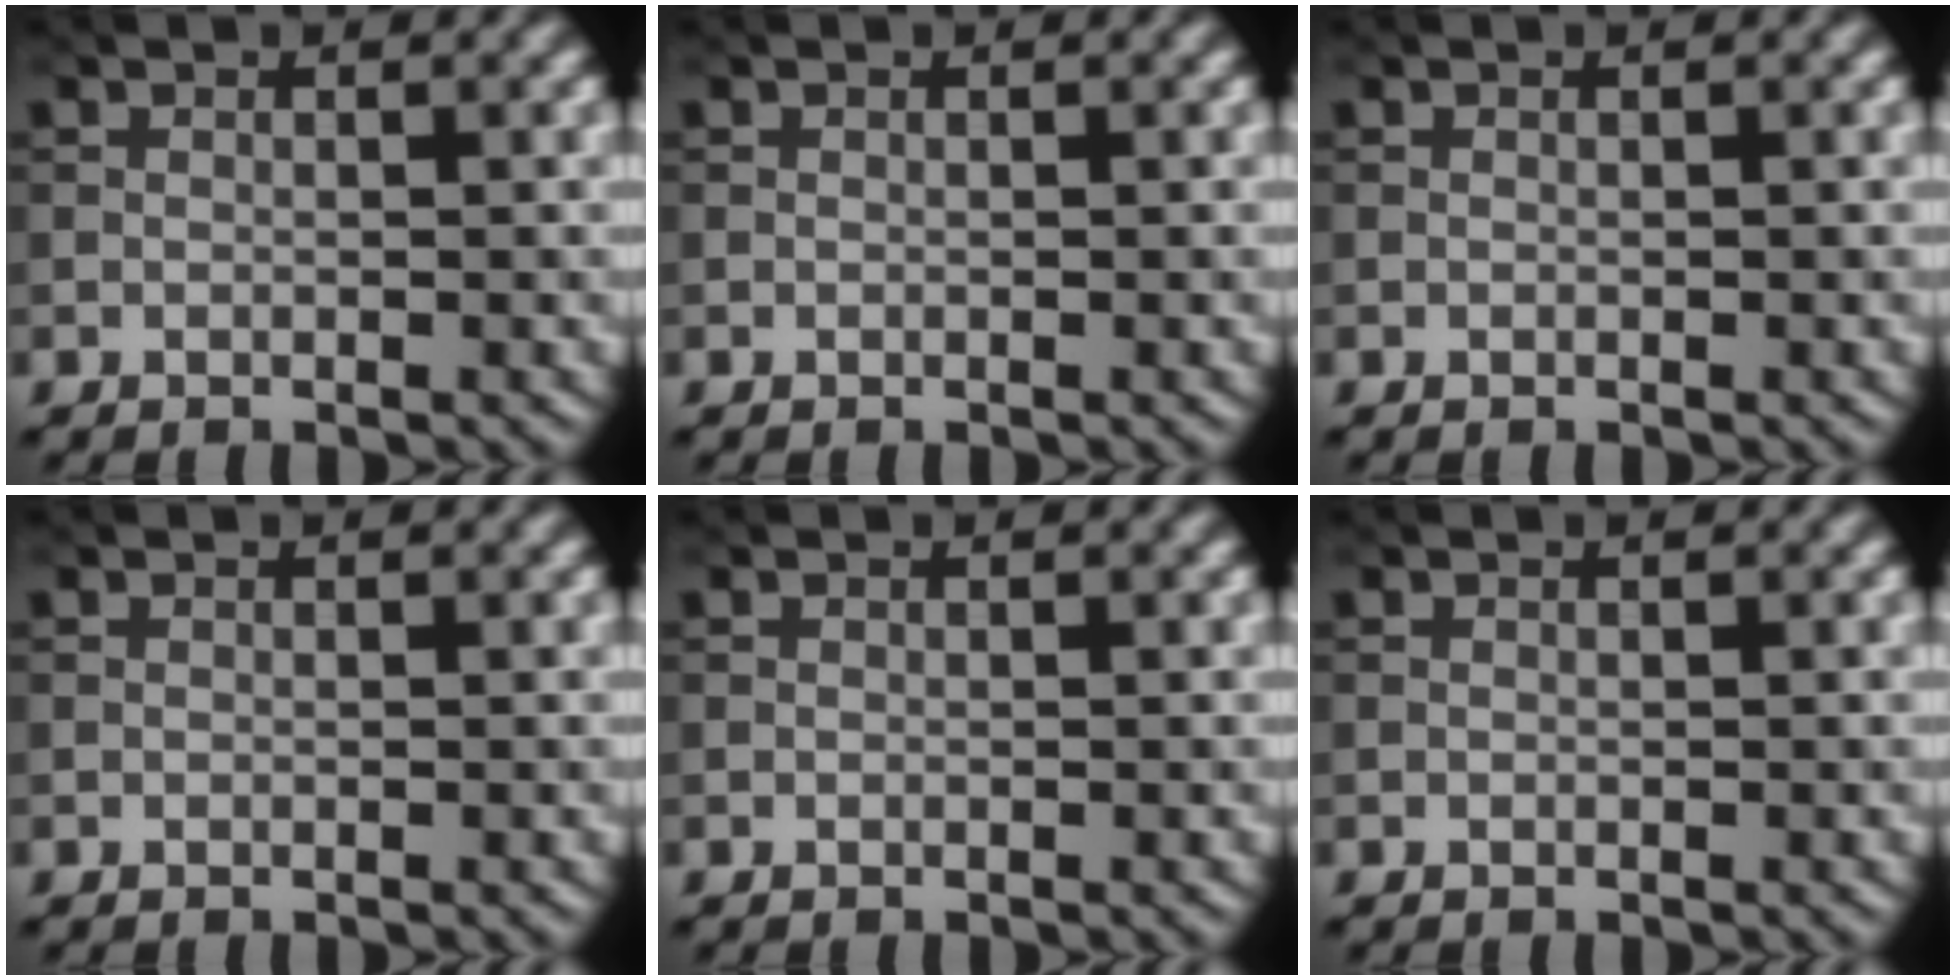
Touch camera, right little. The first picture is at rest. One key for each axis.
{"total": 0.0}
{"total": 0.0}
{"total": 0.0}
{"total": 0.0}
{"total": 0.0}